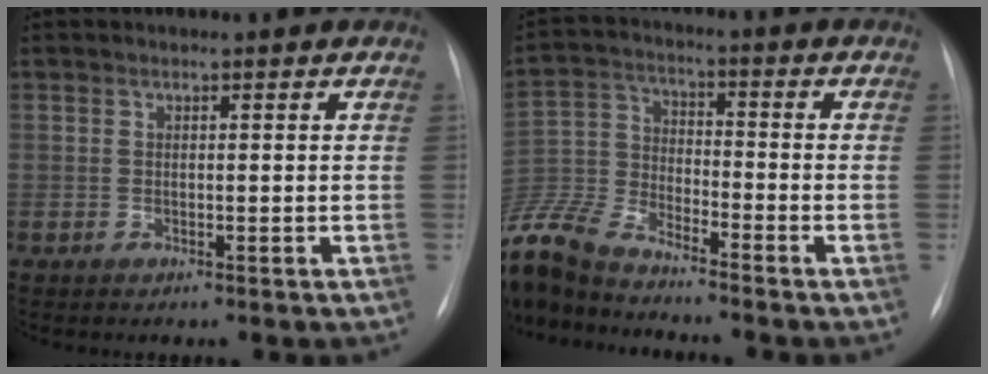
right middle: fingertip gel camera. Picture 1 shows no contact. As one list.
[{"total": 14.1, "force": [-13.0, 2.2, 5.1], "torque": [-0.117, -0.002, -0.257]}]